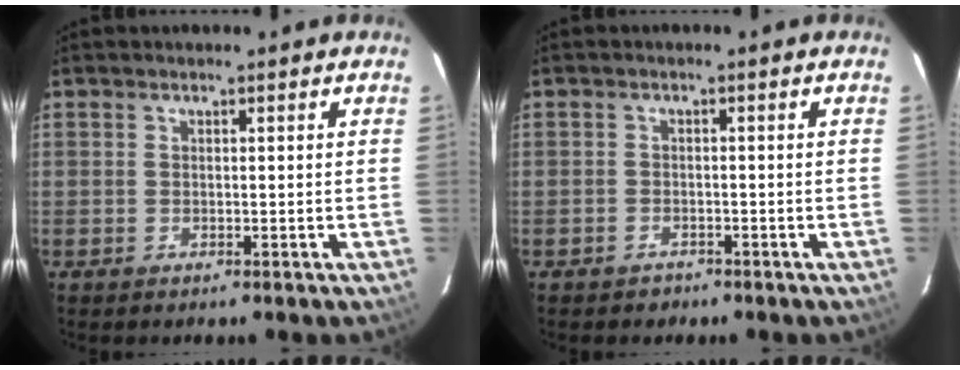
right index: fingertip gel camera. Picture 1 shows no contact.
{"total": 2.3, "force": [-1.6, 1.6, 0.1], "torque": [-0.008, 0.005, -0.023]}